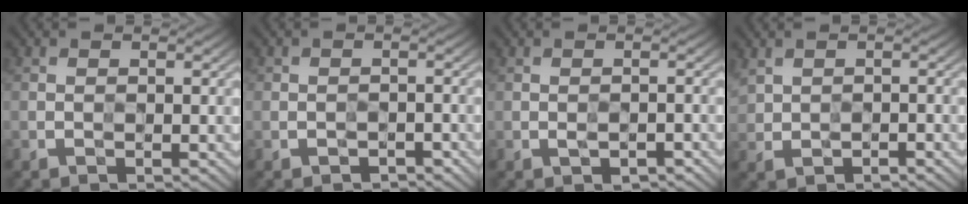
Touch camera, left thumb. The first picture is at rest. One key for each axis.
{"total": 2.2, "fx": -1.4, "fy": 1.6, "fz": 0.4, "tx": 0.002, "ty": 0.002, "tz": -0.017}
{"total": 1.9, "fx": -0.8, "fy": 1.1, "fz": 1.4, "tx": -0.020, "ty": -0.003, "tz": -0.010}
{"total": 2.6, "fx": 0.2, "fy": 2.0, "fz": 1.6, "tx": -0.042, "ty": -0.008, "tz": 0.006}